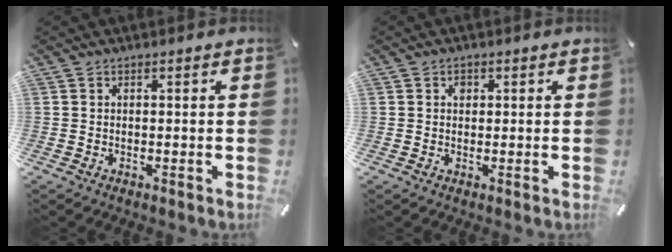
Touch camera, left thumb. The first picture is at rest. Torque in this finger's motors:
{"motor_torque": [0.16, 0.11, 0.01, -0.19, 0.05]}